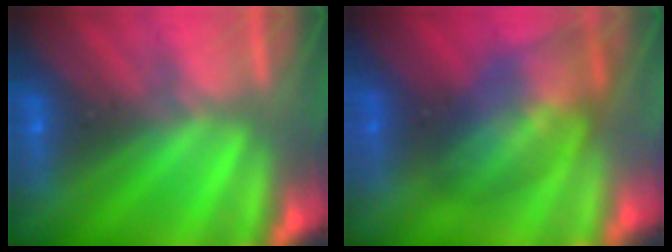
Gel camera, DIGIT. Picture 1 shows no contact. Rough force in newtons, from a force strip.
{"total": 7.3}